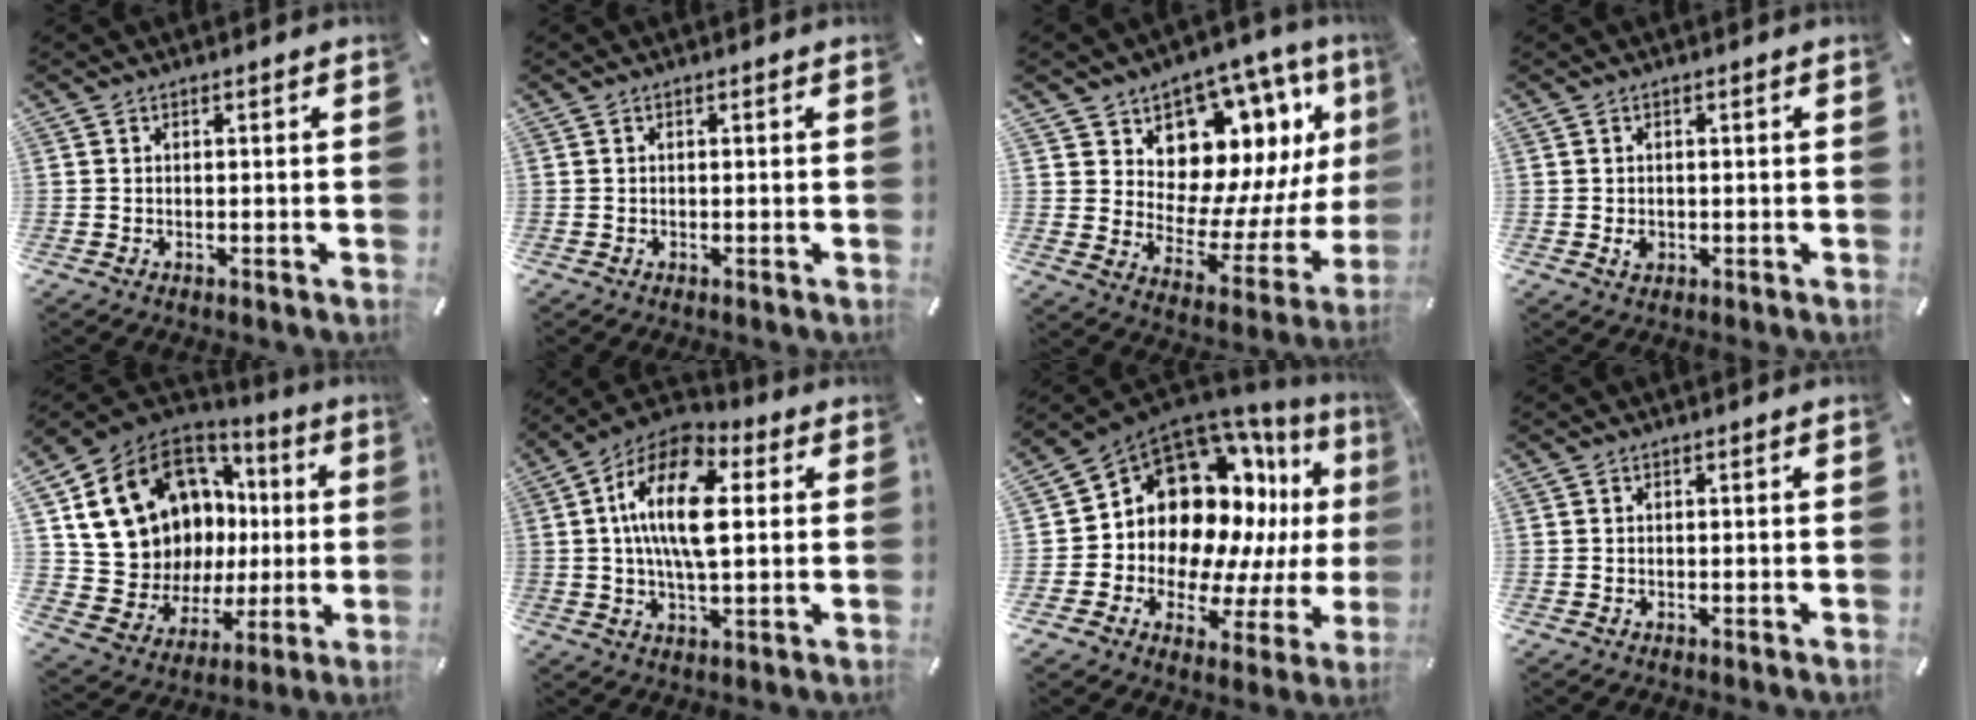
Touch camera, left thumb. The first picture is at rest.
{"total": 0.0}
{"total": 14.0, "force": [8.4, 9.6, 5.7], "torque": [-0.087, -0.097, 0.157]}
{"total": 1.8, "force": [-0.2, 1.4, 1.1], "torque": [-0.014, 0.000, -0.005]}
{"total": 18.3, "force": [6.9, 14.5, 8.7], "torque": [-0.170, -0.054, 0.161]}
{"total": 16.3, "force": [2.8, 8.2, 13.8], "torque": [-0.274, 0.002, 0.045]}
{"total": 17.5, "force": [5.1, 13.4, 10.0], "torque": [-0.177, -0.078, 0.111]}
{"total": 0.0}